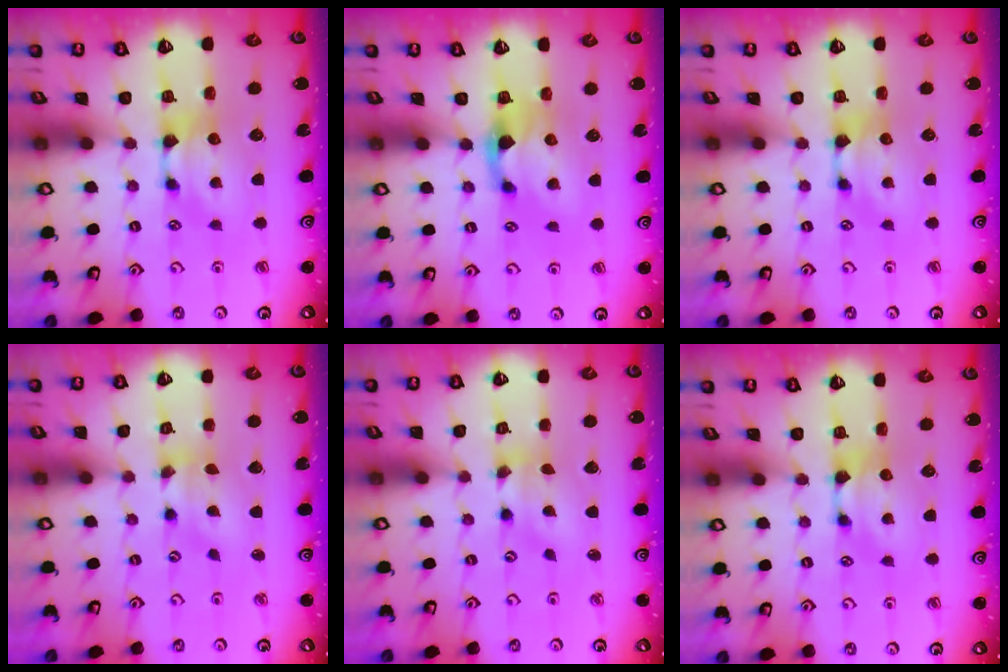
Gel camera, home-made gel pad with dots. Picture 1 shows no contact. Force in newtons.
{"total": 1.7, "press": 1.3, "slide": 1.1}
{"total": 0.0}
{"total": 2.6, "press": 2.1, "slide": 1.6}
{"total": 2.6, "press": 2.1, "slide": 1.6}
{"total": 0.0}